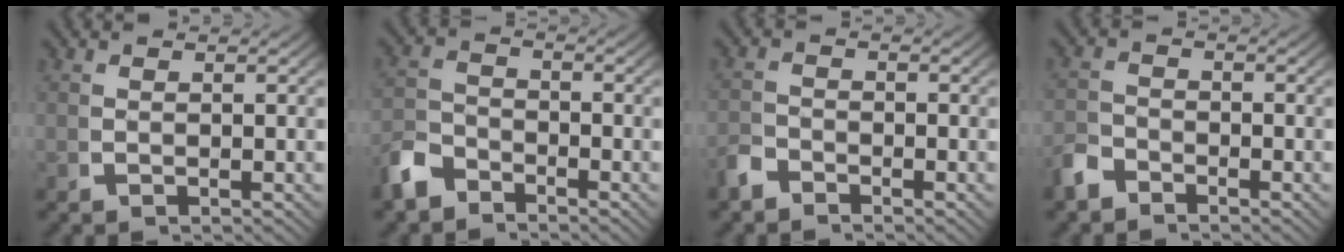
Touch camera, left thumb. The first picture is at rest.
{"total": 3.5, "force": [-2.9, 1.6, 1.1], "torque": [-0.024, -0.009, -0.052]}
{"total": 1.7, "force": [-1.6, 0.4, 0.2], "torque": [-0.004, -0.003, -0.034]}
{"total": 2.1, "force": [-2.0, 0.6, 0.3], "torque": [-0.008, -0.005, -0.039]}